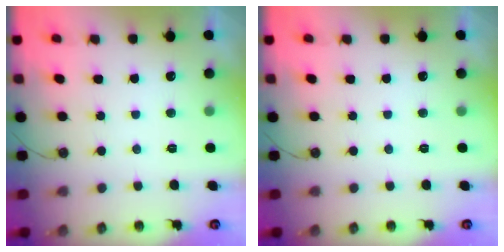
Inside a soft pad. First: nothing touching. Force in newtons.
{"total": 0.0}